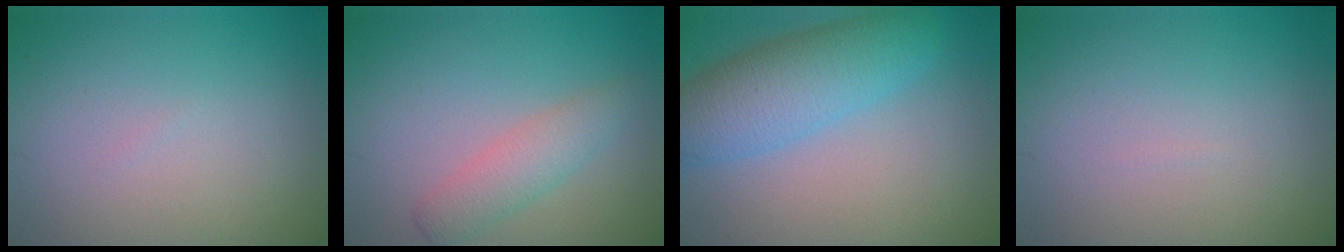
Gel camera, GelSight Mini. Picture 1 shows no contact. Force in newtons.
{"total": 2.8, "press": 2.8, "slide": 0.1}
{"total": 6.2, "press": 6.2, "slide": 0.2}
{"total": 0.0}